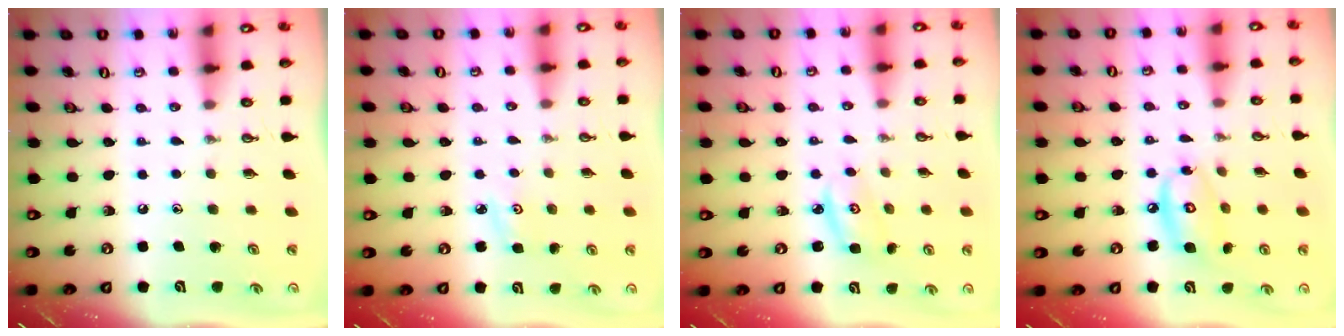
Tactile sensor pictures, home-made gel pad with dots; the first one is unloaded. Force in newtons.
{"total": 3.0, "press": 2.9, "slide": 0.4}
{"total": 3.1, "press": 3.1, "slide": 0.2}
{"total": 10.2, "press": 10.2, "slide": 0.9}